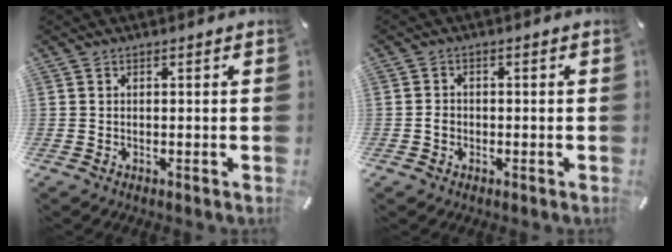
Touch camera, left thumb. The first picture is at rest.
{"total": 2.3, "force": [-0.6, 2.0, 0.9], "torque": [-0.017, 0.006, -0.013]}